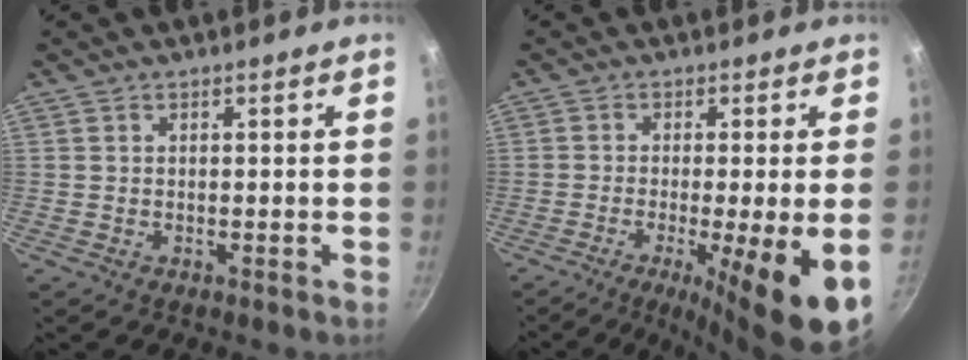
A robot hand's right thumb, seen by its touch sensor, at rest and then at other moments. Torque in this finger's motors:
{"motor_torque": [0.03, 0.81, 0.55, 0.30, 0.28]}